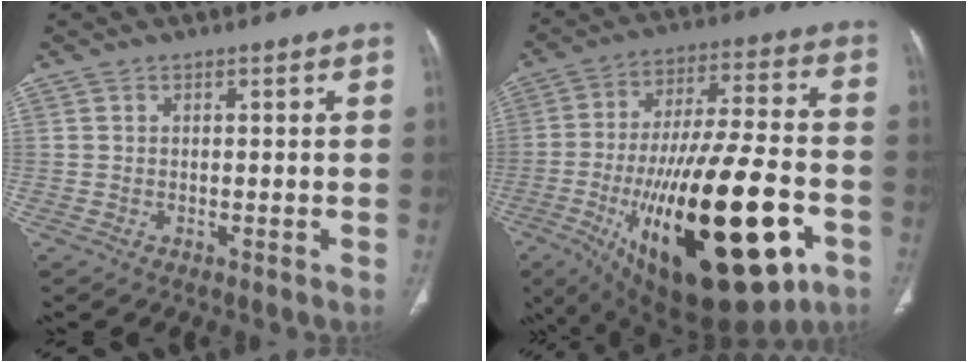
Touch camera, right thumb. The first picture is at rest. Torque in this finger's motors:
{"motor_torque": [2.61, 2.35, 2.77, 0.00, 1.05]}